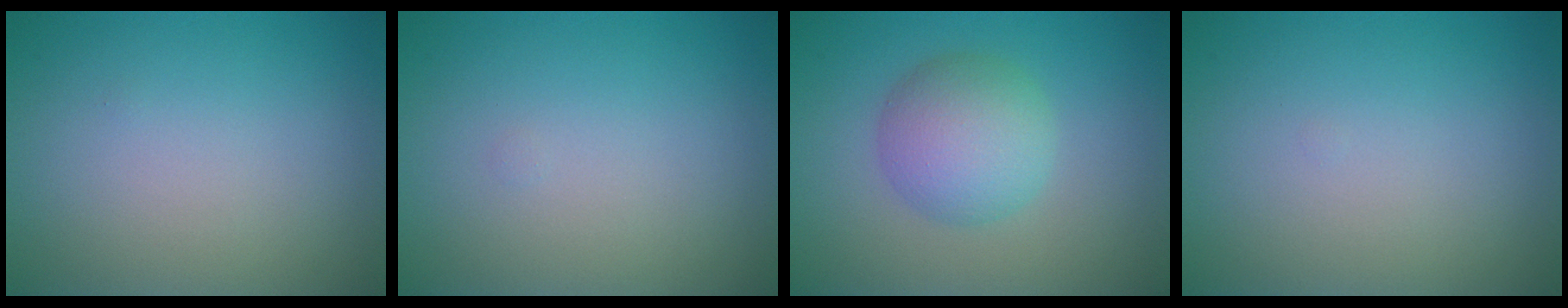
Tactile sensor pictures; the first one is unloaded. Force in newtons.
{"total": 0.0}
{"total": 4.8, "press": 4.8, "slide": 0.1}
{"total": 0.0}